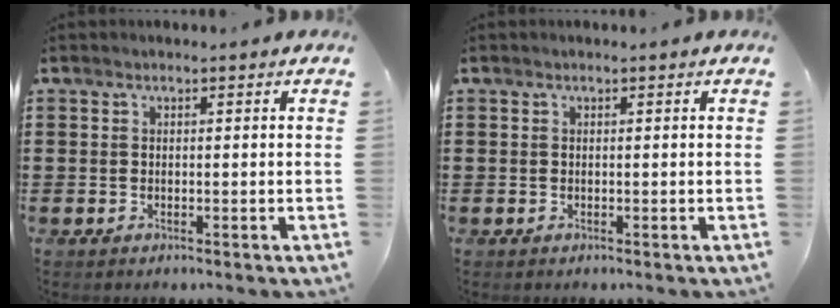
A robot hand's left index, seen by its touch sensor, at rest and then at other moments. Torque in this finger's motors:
{"motor_torque": [0.00, 0.00, 0.00, 0.00]}